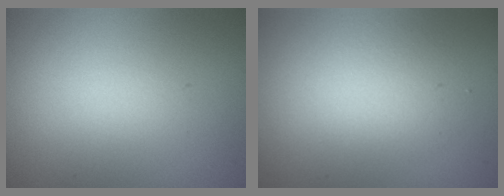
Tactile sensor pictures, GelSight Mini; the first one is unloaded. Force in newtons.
{"total": 2.5, "press": 2.5, "slide": 0.2}